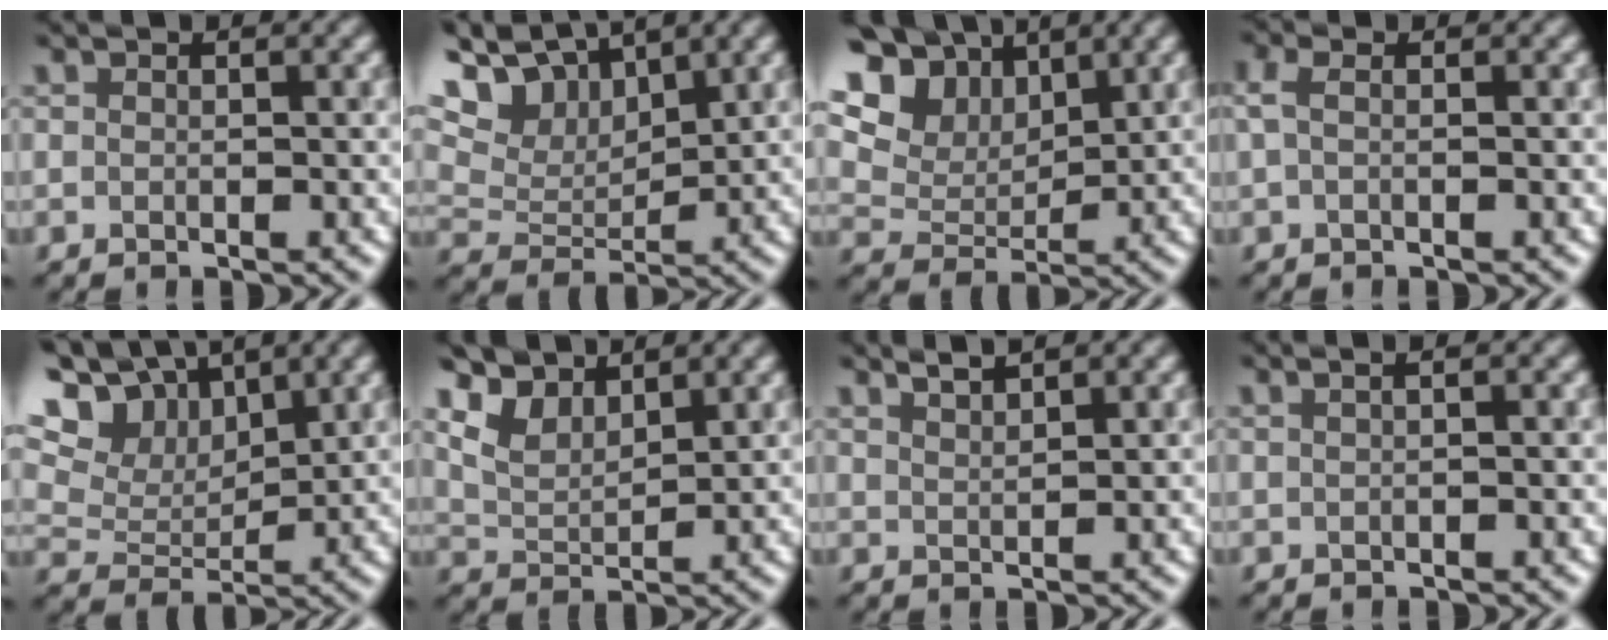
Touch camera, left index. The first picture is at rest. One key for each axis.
{"total": 9.2, "fx": 6.0, "fy": 4.4, "fz": 5.4, "tx": -0.127, "ty": 0.030, "tz": 0.097}
{"total": 13.1, "fx": 7.5, "fy": 8.6, "fz": 6.5, "tx": -0.135, "ty": 0.037, "tz": 0.134}
{"total": 1.1, "fx": 0.2, "fy": 0.4, "fz": 1.0, "tx": -0.027, "ty": 0.005, "tz": -0.003}
{"total": 10.9, "fx": 6.2, "fy": 6.4, "fz": 6.4, "tx": -0.137, "ty": 0.040, "tz": 0.094}
{"total": 4.0, "fx": 3.5, "fy": 1.4, "fz": 1.4, "tx": -0.043, "ty": 0.004, "tz": 0.069}
{"total": 1.7, "fx": 1.6, "fy": 0.0, "fz": 0.4, "tx": 0.000, "ty": 0.004, "tz": 0.027}
{"total": 0.8, "fx": 0.3, "fy": 0.1, "fz": 0.7, "tx": -0.009, "ty": 0.001, "tz": -0.002}